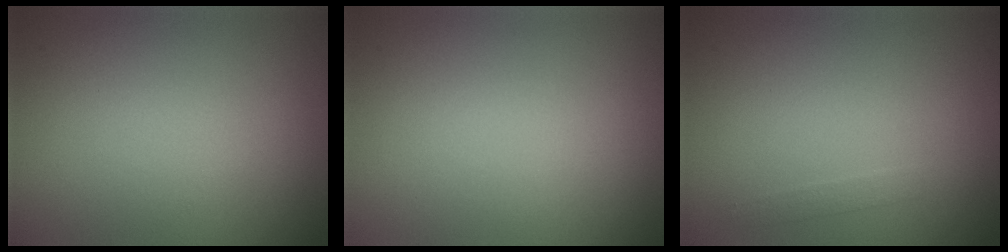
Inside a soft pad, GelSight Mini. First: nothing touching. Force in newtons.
{"total": 0.0}
{"total": 0.8, "press": 0.8, "slide": 0.1}